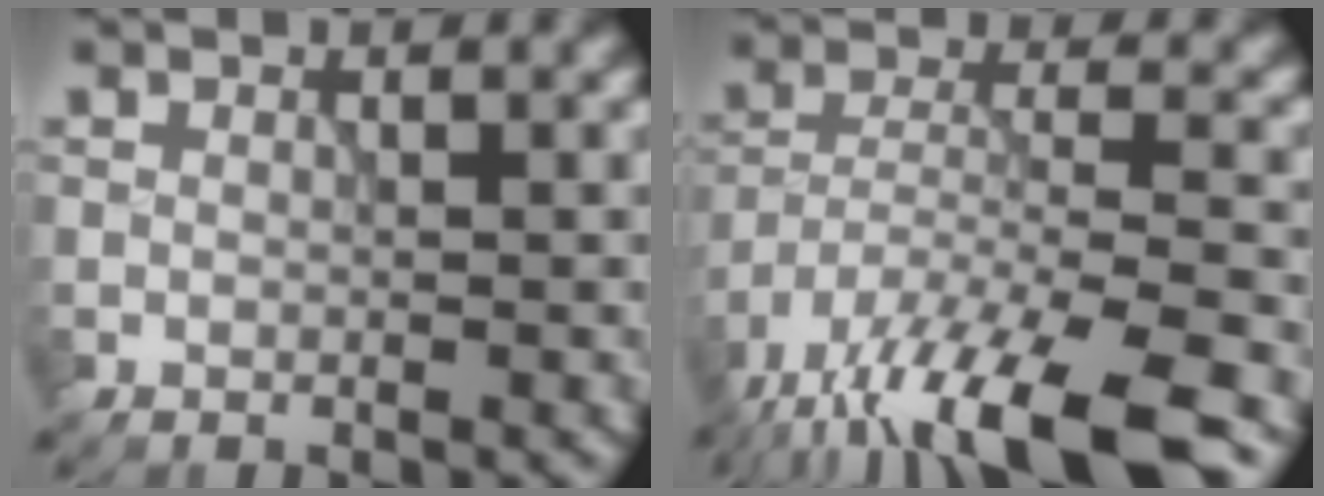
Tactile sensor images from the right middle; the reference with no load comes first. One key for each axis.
{"total": 14.0, "fx": -10.3, "fy": 3.8, "fz": 8.7, "tx": -0.175, "ty": -0.030, "tz": -0.167}